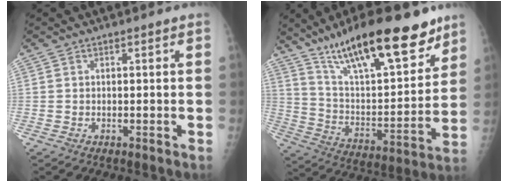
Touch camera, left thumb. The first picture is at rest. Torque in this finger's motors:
{"motor_torque": [0.55, 0.53, 1.46, -1.31, 0.40]}